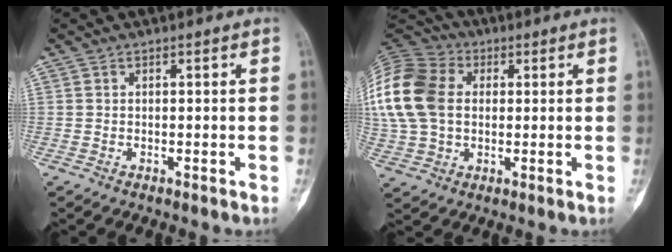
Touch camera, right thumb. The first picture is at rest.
{"total": 19.9, "force": [2.6, 14.6, 13.3], "torque": [-0.308, 0.025, 0.047]}